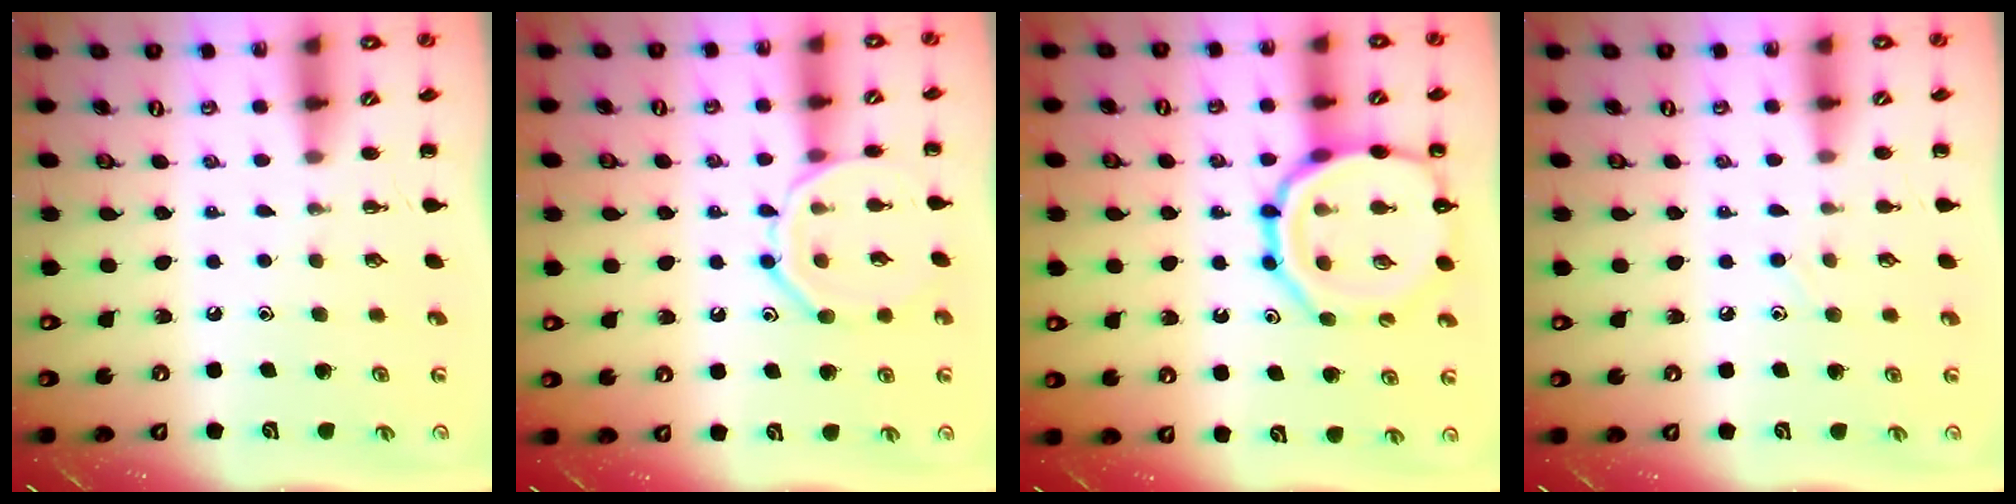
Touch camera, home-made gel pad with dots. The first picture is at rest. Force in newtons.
{"total": 10.9, "press": 10.9, "slide": 0.1}
{"total": 17.4, "press": 17.3, "slide": 1.6}
{"total": 5.8, "press": 5.4, "slide": 2.1}